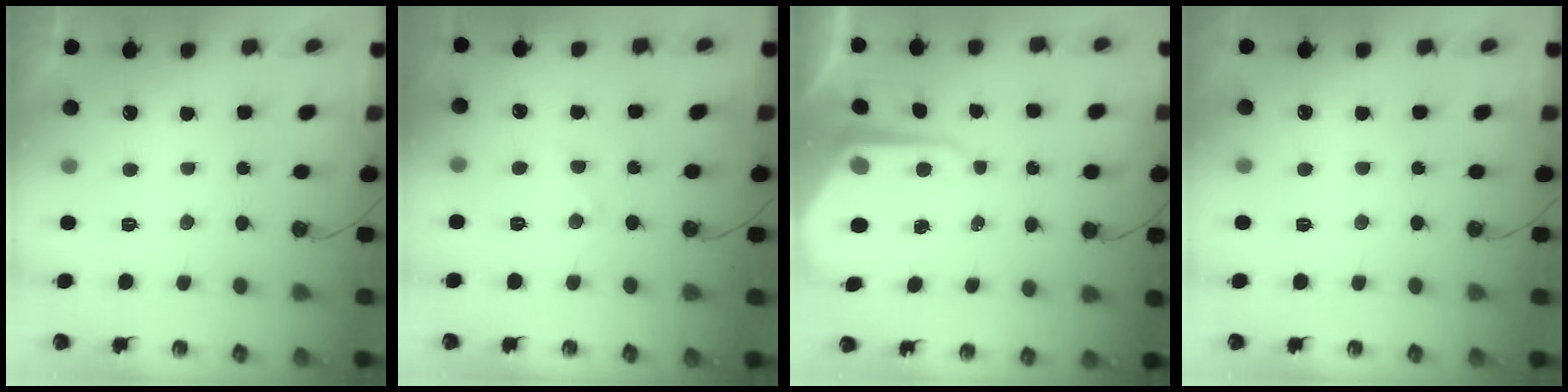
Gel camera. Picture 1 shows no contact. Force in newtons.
{"total": 7.3, "press": 7.3, "slide": 0.6}
{"total": 8.6, "press": 8.5, "slide": 0.7}
{"total": 2.1, "press": 2.1, "slide": 0.4}